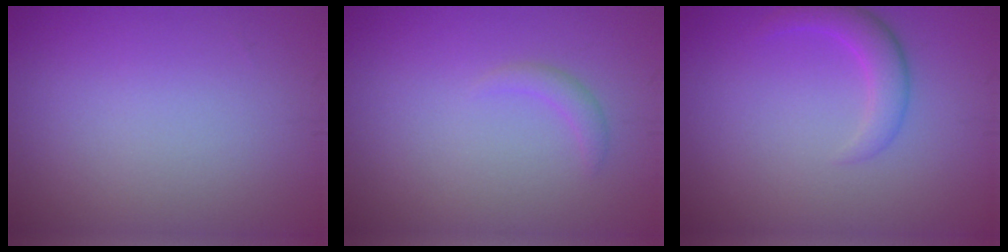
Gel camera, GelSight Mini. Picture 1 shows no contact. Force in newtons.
{"total": 1.1, "press": 1.1, "slide": 0.1}
{"total": 2.5, "press": 2.5, "slide": 0.1}